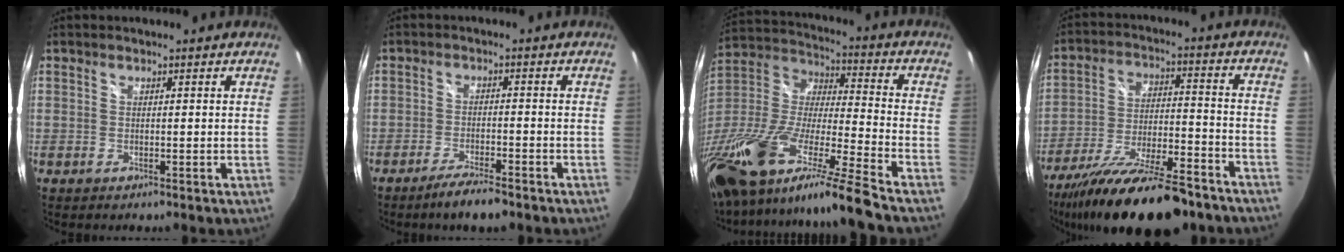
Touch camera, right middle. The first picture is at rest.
{"total": 5.4, "force": [-4.3, 0.8, 3.2], "torque": [-0.075, -0.002, -0.077]}
{"total": 29.1, "force": [-20.3, 2.1, 20.7], "torque": [-0.362, -0.068, -0.364]}
{"total": 23.6, "force": [-18.5, 5.7, 13.5], "torque": [-0.245, -0.049, -0.287]}